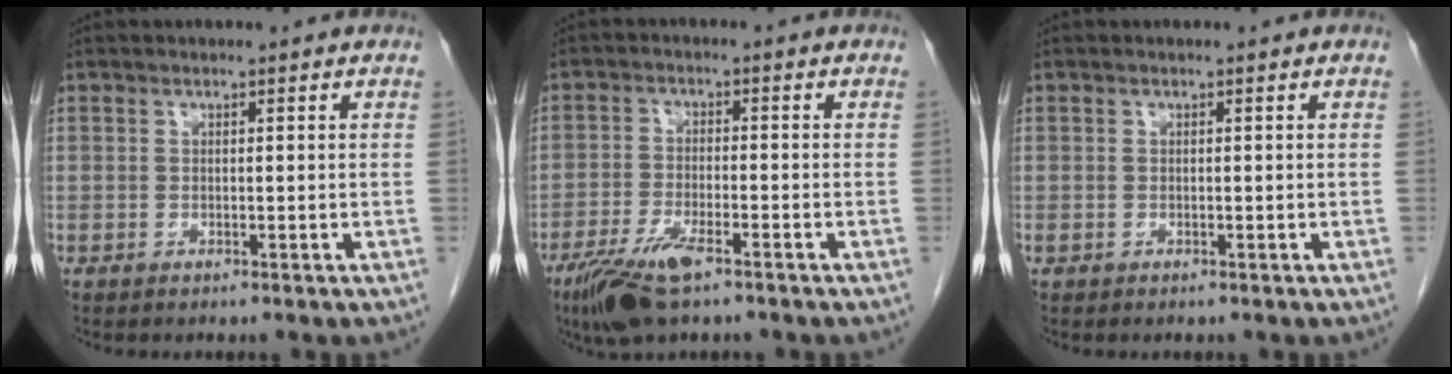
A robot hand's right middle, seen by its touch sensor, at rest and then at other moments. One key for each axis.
{"total": 7.7, "fx": -5.0, "fy": 1.7, "fz": 5.6, "tx": -0.111, "ty": -0.014, "tz": -0.088}
{"total": 0.0}